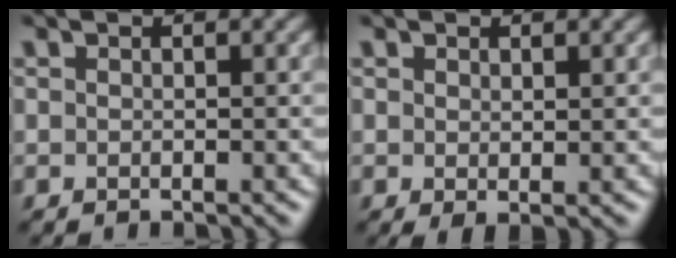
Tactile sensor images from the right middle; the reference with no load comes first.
{"total": 1.0, "force": [0.3, 0.3, 0.9], "torque": [-0.017, -0.002, 0.008]}